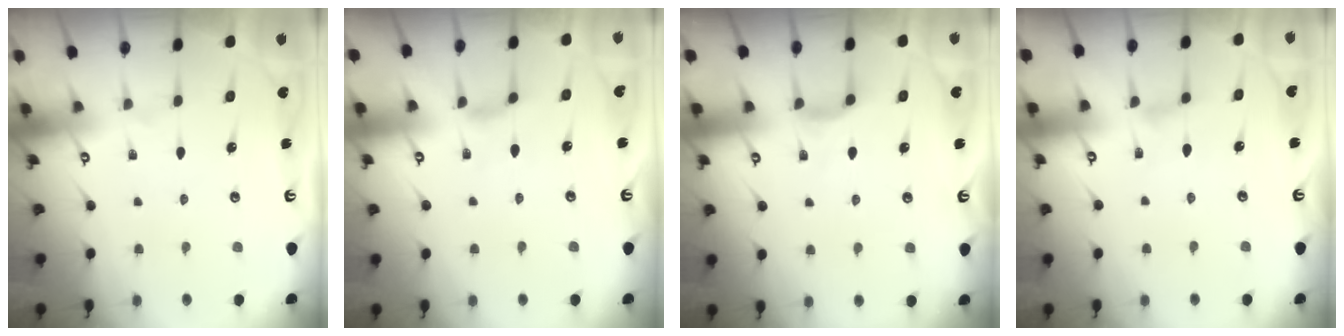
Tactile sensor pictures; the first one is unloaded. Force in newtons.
{"total": 2.4, "press": 2.3, "slide": 0.5}
{"total": 5.3, "press": 5.2, "slide": 0.7}
{"total": 1.1, "press": 1.1, "slide": 0.4}